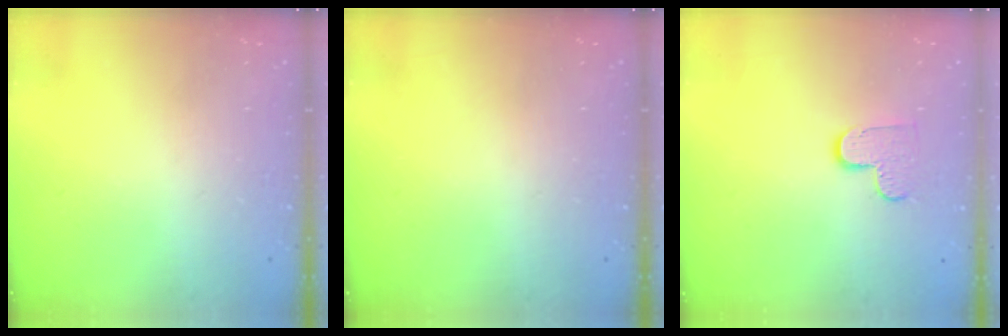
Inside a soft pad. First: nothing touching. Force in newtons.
{"total": 0.0}
{"total": 6.3, "press": 6.3, "slide": 0.4}